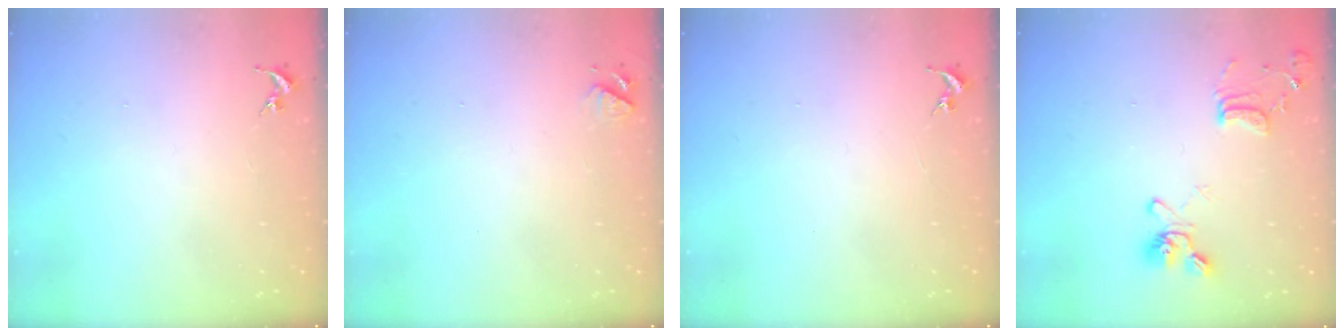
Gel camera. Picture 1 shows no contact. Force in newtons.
{"total": 4.9, "press": 4.8, "slide": 0.7}
{"total": 0.0}
{"total": 13.4, "press": 13.2, "slide": 2.2}